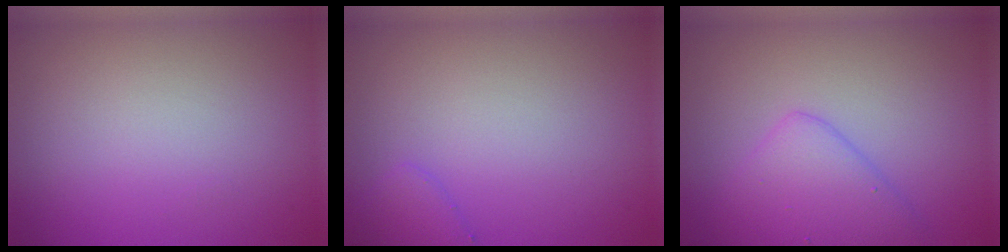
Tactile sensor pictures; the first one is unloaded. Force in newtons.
{"total": 1.5, "press": 1.5, "slide": 0.1}
{"total": 3.9, "press": 3.9, "slide": 0.1}